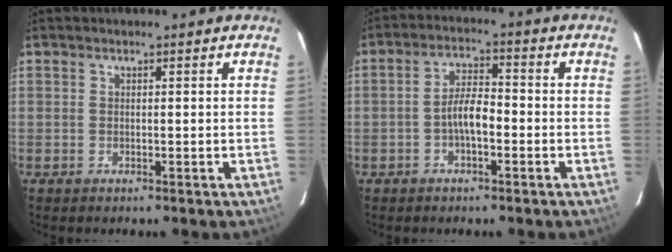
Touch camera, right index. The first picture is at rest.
{"total": 4.9, "force": [-1.8, 1.7, 4.2], "torque": [-0.084, 0.013, -0.033]}